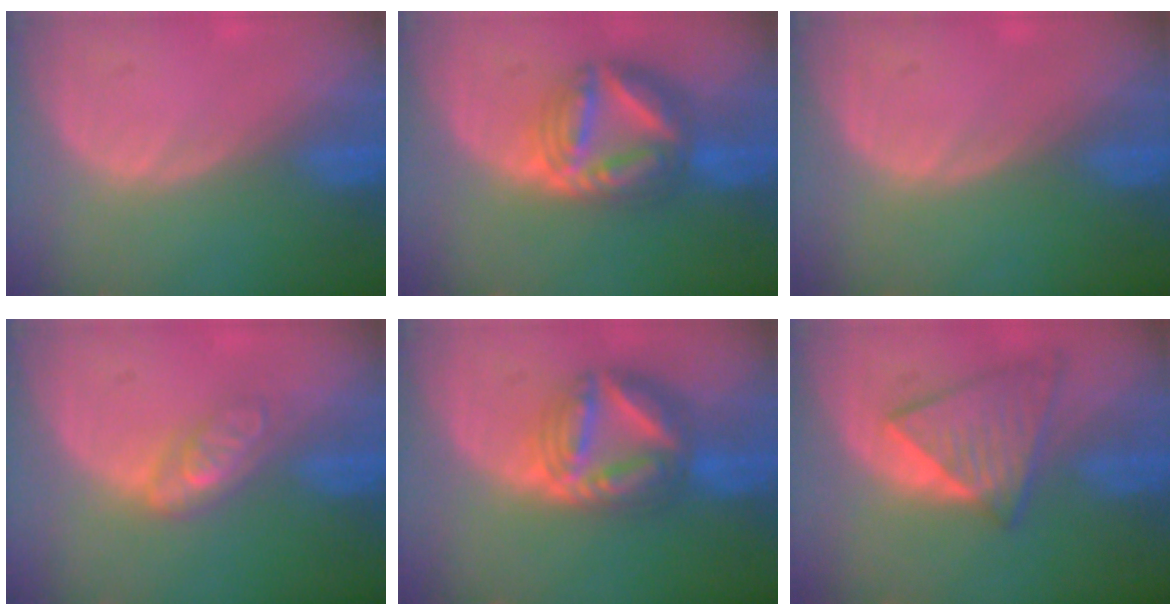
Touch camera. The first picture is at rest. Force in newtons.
{"total": 9.0, "press": 8.9, "slide": 0.8}
{"total": 0.0}
{"total": 4.8, "press": 4.3, "slide": 2.1}
{"total": 9.0, "press": 8.9, "slide": 0.8}
{"total": 7.2, "press": 7.0, "slide": 1.7}